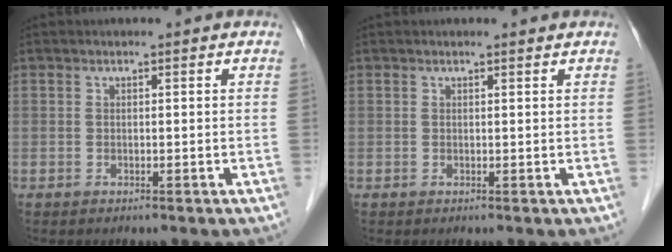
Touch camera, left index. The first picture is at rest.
{"total": 0.8, "force": [0.7, -0.1, 0.2], "torque": [-0.011, -0.001, 0.010]}